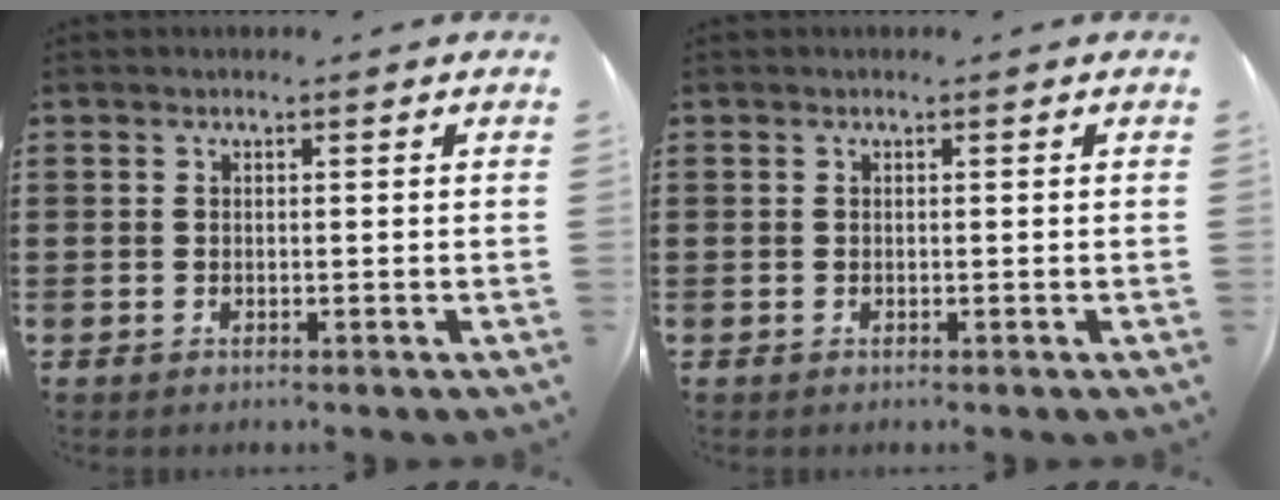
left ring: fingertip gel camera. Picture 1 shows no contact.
{"total": 0.0}